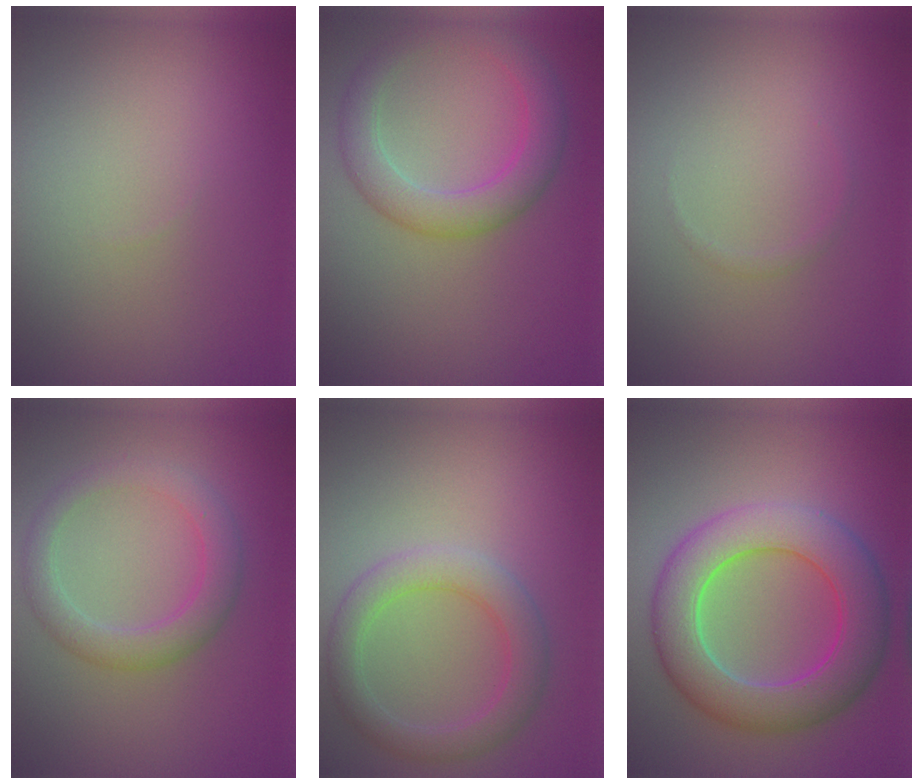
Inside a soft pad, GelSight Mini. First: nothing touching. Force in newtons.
{"total": 4.4, "press": 4.4, "slide": 0.0}
{"total": 0.5, "press": 0.5, "slide": 0.0}
{"total": 3.5, "press": 3.5, "slide": 0.3}
{"total": 3.7, "press": 3.7, "slide": 0.2}
{"total": 8.3, "press": 8.3, "slide": 0.4}